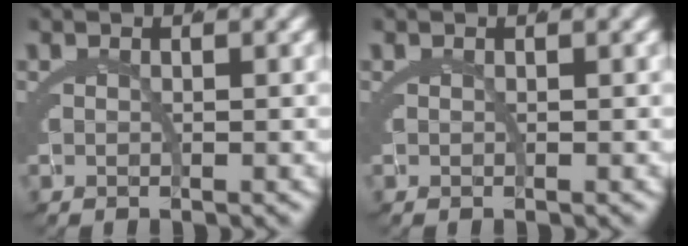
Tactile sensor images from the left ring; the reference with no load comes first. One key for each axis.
{"total": 0.0}